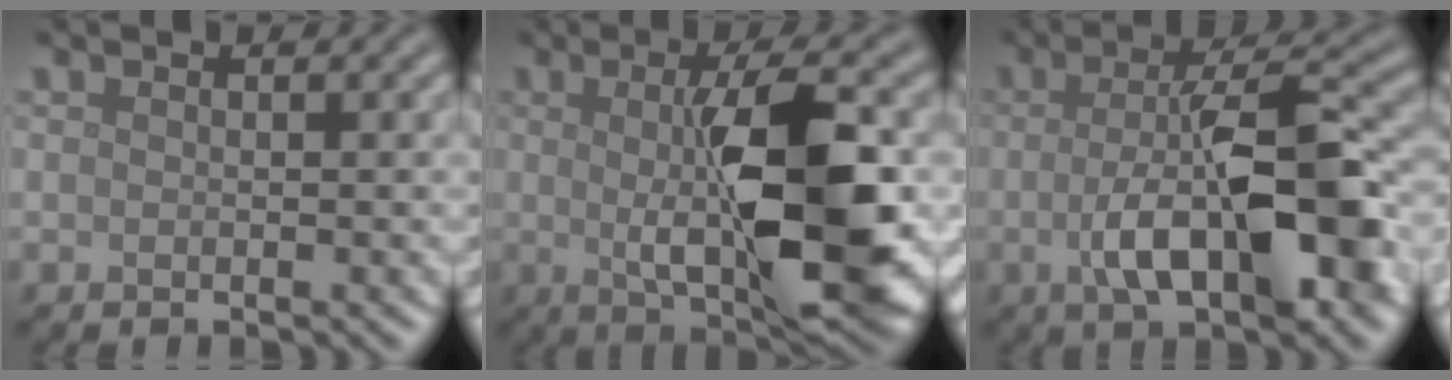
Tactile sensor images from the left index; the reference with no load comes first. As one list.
[{"total": 10.4, "force": [0.2, 3.0, 10.0], "torque": [-0.151, -0.005, 0.005]}, {"total": 10.1, "force": [-1.8, 3.4, 9.4], "torque": [-0.159, -0.002, -0.030]}]